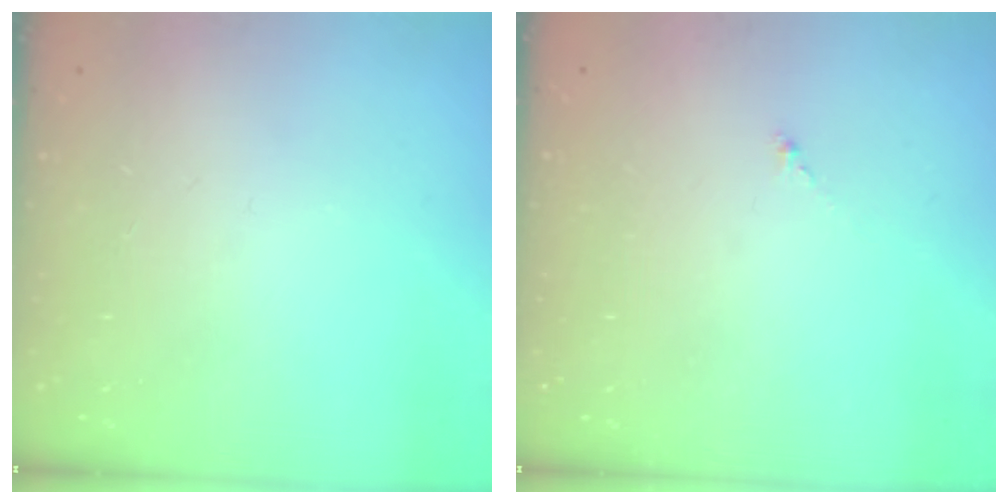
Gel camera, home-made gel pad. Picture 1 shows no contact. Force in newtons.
{"total": 0.0}